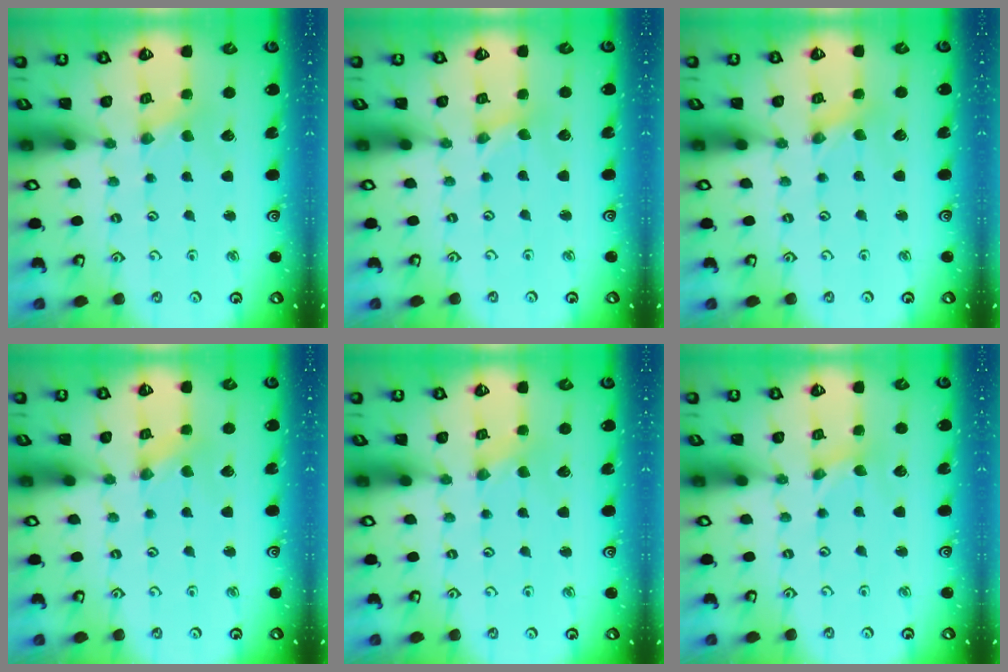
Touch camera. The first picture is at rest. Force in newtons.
{"total": 0.0}
{"total": 0.0}
{"total": 0.0}
{"total": 0.0}
{"total": 0.0}